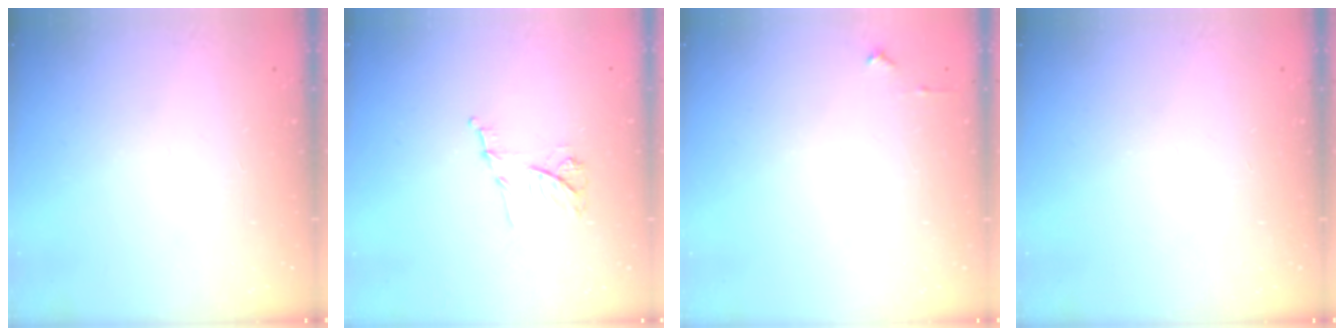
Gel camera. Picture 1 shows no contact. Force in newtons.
{"total": 8.8, "press": 8.7, "slide": 1.0}
{"total": 3.0, "press": 3.0, "slide": 0.4}
{"total": 0.0}